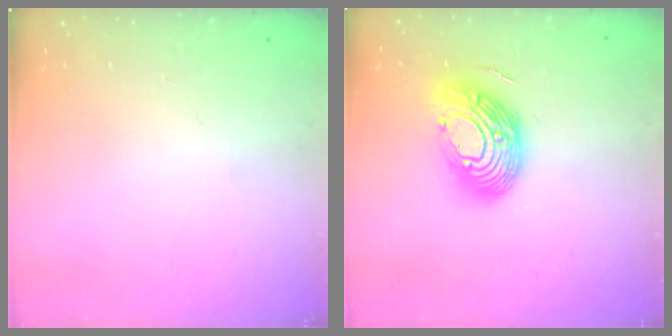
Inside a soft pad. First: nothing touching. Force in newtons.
{"total": 17.9, "press": 17.9, "slide": 1.2}